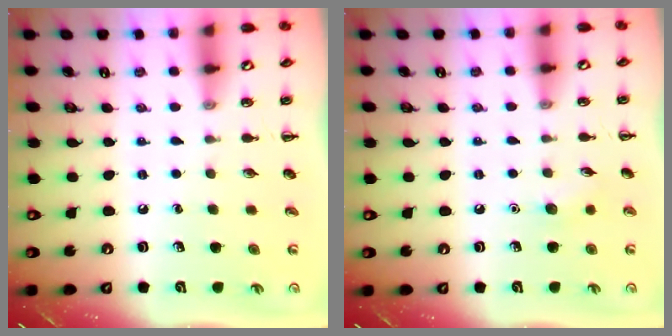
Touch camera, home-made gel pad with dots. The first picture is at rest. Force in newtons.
{"total": 5.5, "press": 5.3, "slide": 1.5}